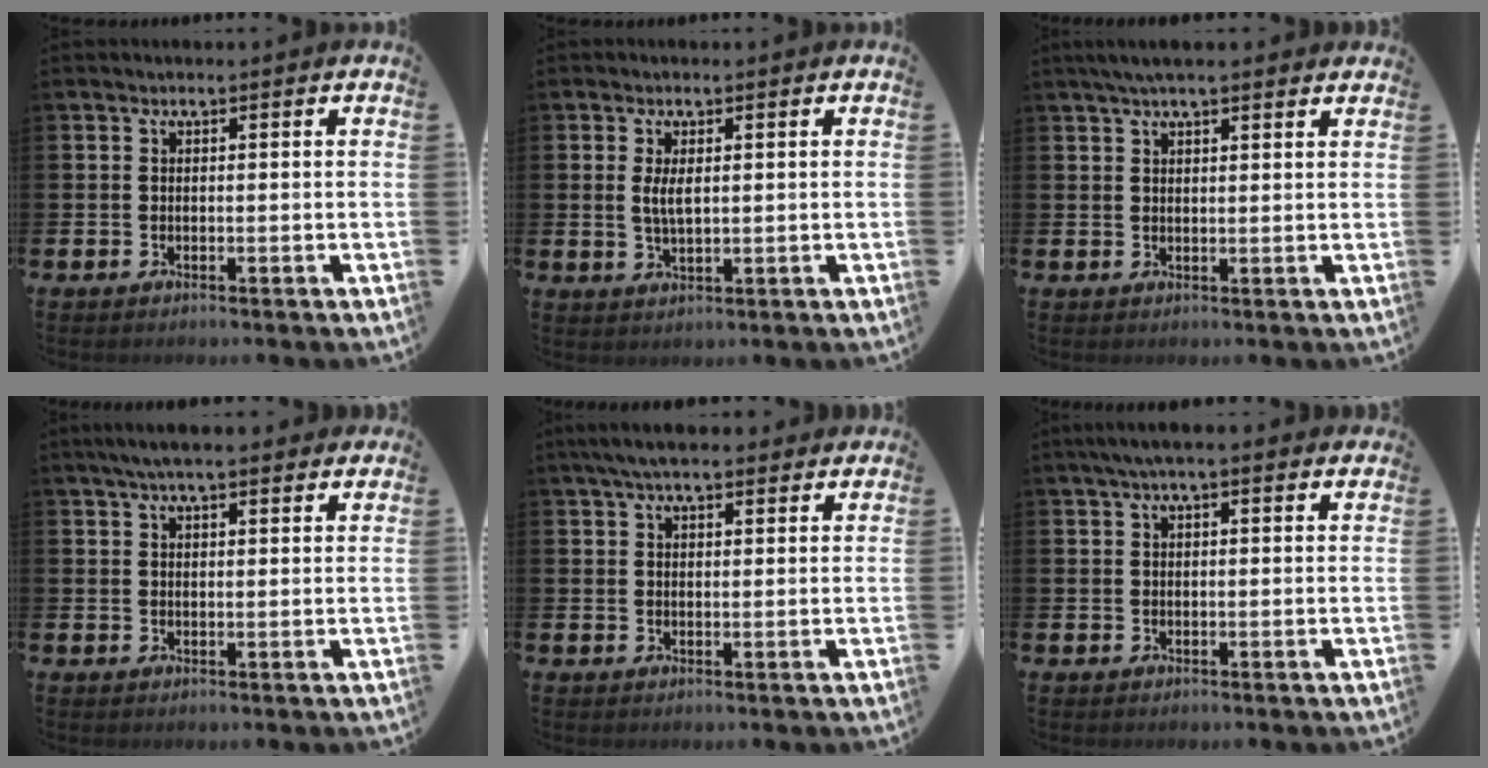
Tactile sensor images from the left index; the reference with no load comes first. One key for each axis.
{"total": 2.8, "fx": 0.7, "fy": 1.0, "fz": 2.6, "tx": -0.047, "ty": 0.002, "tz": 0.009}
{"total": 3.7, "fx": 3.1, "fy": 0.8, "fz": 1.9, "tx": -0.043, "ty": 0.000, "tz": 0.057}
{"total": 4.5, "fx": 3.9, "fy": 0.7, "fz": 2.0, "tx": -0.047, "ty": -0.005, "tz": 0.071}
{"total": 4.5, "fx": 4.0, "fy": 1.1, "fz": 1.9, "tx": -0.046, "ty": -0.005, "tz": 0.073}
{"total": 3.4, "fx": 2.7, "fy": 0.6, "fz": 2.0, "tx": -0.035, "ty": -0.001, "tz": 0.046}